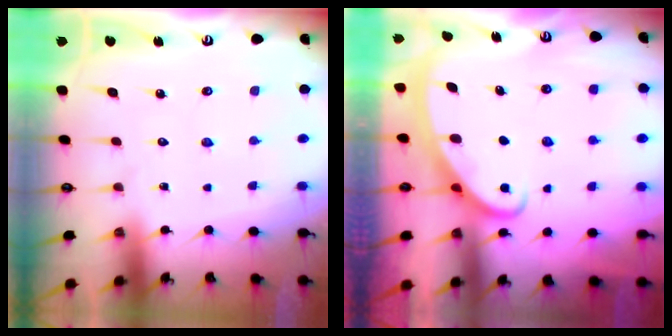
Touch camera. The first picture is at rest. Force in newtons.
{"total": 2.5, "press": 2.5, "slide": 0.4}